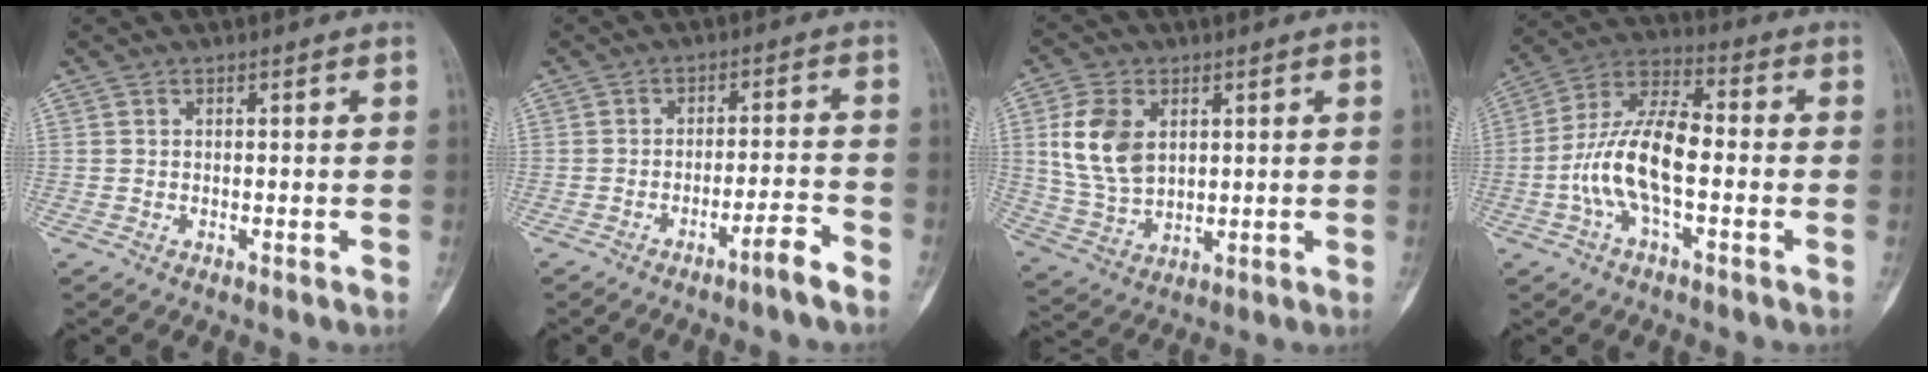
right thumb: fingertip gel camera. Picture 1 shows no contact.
{"total": 4.6, "force": [-3.3, -0.2, 3.1], "torque": [-0.059, 0.028, -0.054]}
{"total": 11.5, "force": [2.9, 7.6, 8.1], "torque": [-0.151, -0.009, 0.066]}
{"total": 13.1, "force": [-2.5, 5.2, 11.8], "torque": [-0.239, 0.042, -0.052]}